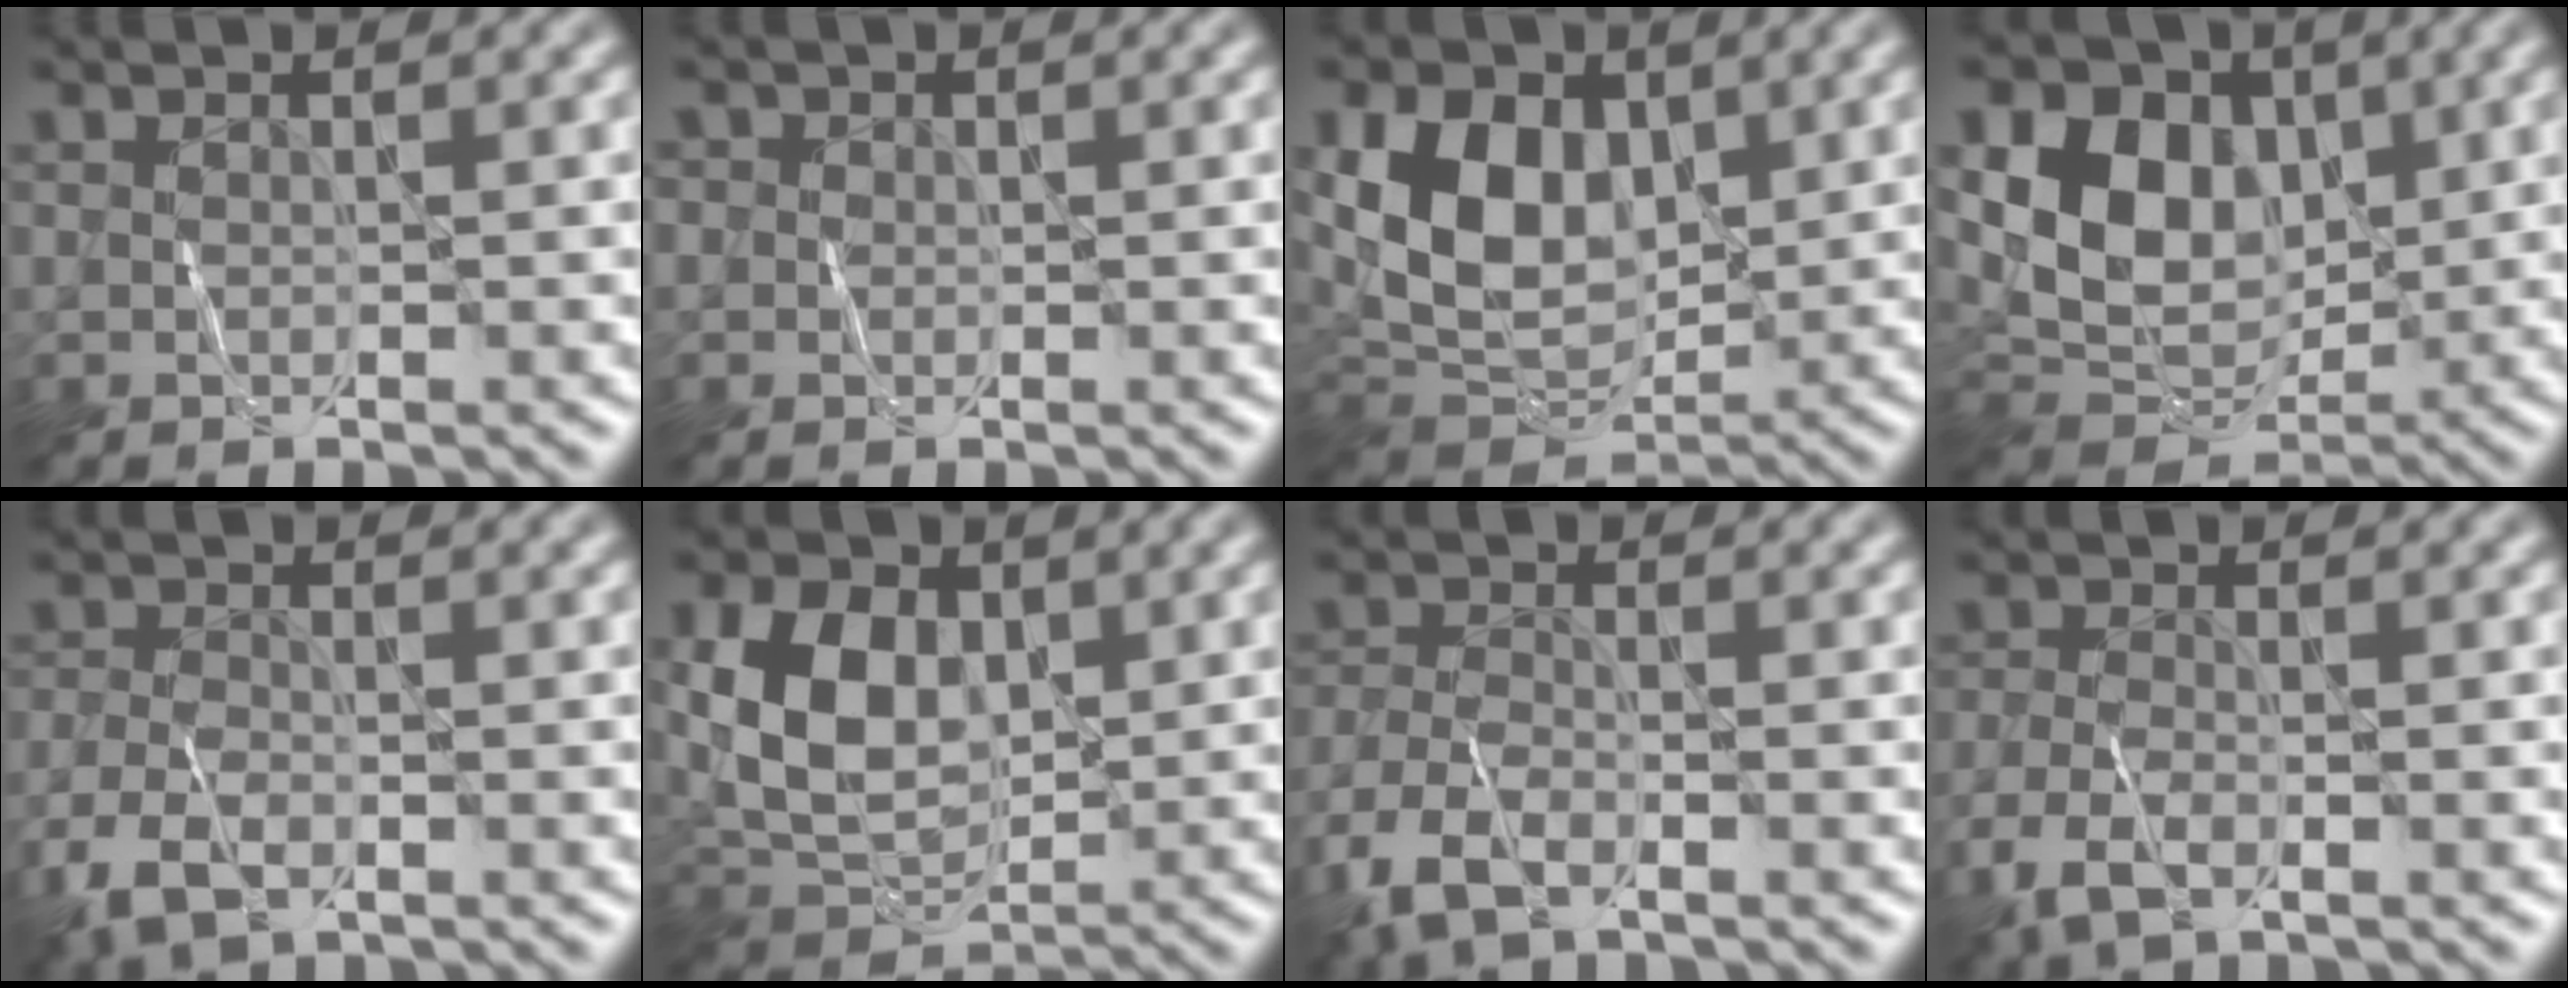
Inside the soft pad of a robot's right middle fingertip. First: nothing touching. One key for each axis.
{"total": 1.3, "fx": 0.4, "fy": 1.1, "fz": 0.3, "tx": -0.005, "ty": 0.005, "tz": -0.004}
{"total": 8.3, "fx": 1.9, "fy": 5.7, "fz": 5.8, "tx": -0.125, "ty": -0.008, "tz": 0.030}
{"total": 8.9, "fx": 2.1, "fy": 6.5, "fz": 5.7, "tx": -0.108, "ty": -0.004, "tz": 0.031}
{"total": 4.3, "fx": -2.6, "fy": 2.1, "fz": 2.6, "tx": -0.065, "ty": -0.008, "tz": -0.058}
{"total": 6.9, "fx": 1.0, "fy": 4.7, "fz": 5.0, "tx": -0.113, "ty": 0.000, "tz": 0.020}
{"total": 4.5, "fx": -3.1, "fy": 1.9, "fz": 2.7, "tx": -0.068, "ty": -0.008, "tz": -0.071}
{"total": 3.5, "fx": -2.1, "fy": 1.5, "fz": 2.4, "tx": -0.057, "ty": -0.004, "tz": -0.049}